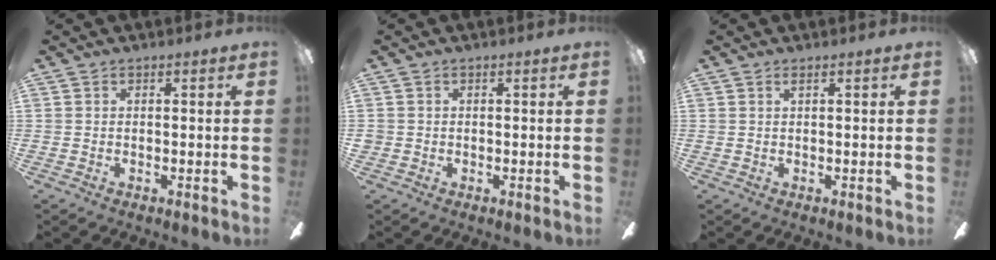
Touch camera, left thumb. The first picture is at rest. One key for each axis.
{"total": 0.8, "fx": -0.2, "fy": 0.7, "fz": 0.1, "tx": 0.000, "ty": 0.003, "tz": -0.006}
{"total": 0.7, "fx": 0.6, "fy": -0.2, "fz": 0.5, "tx": -0.011, "ty": -0.002, "tz": 0.011}